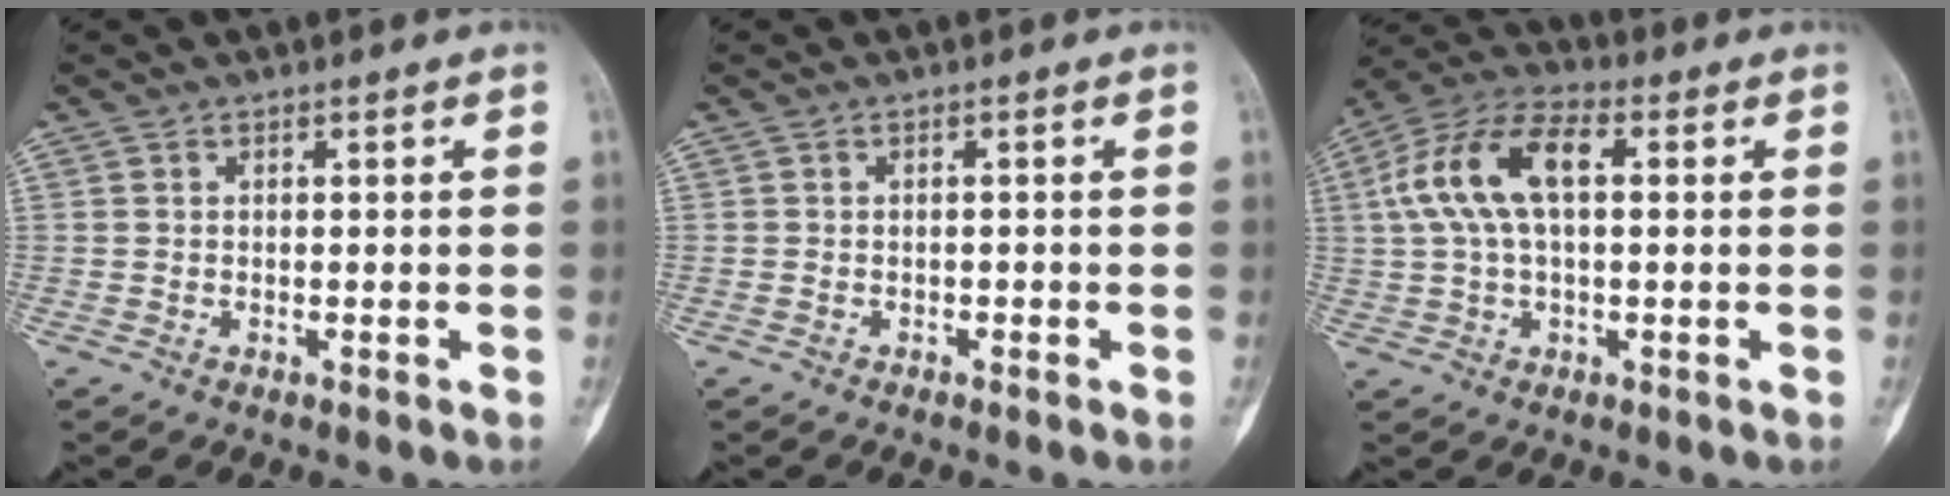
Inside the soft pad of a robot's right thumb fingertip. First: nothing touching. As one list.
[{"total": 0.6, "force": [-0.4, 0.4, 0.2], "torque": [-0.006, 0.003, -0.009]}, {"total": 13.4, "force": [2.5, 7.0, 11.2], "torque": [-0.229, 0.035, 0.042]}]